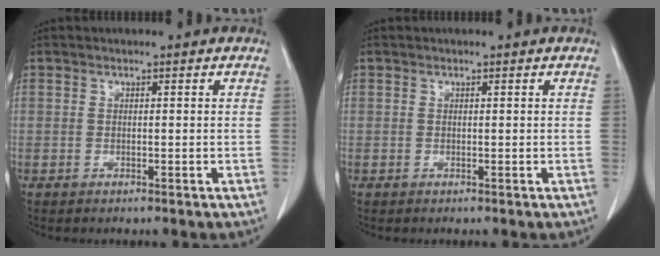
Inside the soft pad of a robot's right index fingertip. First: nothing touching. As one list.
[{"total": 0.0}]